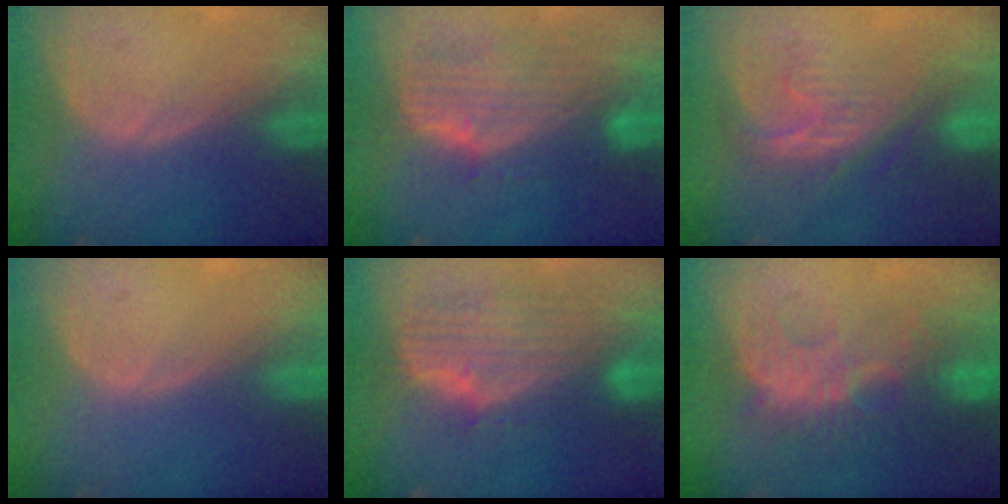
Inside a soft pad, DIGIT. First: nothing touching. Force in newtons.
{"total": 10.3, "press": 9.0, "slide": 5.1}
{"total": 7.6, "press": 7.4, "slide": 1.7}
{"total": 0.0}
{"total": 10.8, "press": 9.3, "slide": 5.5}
{"total": 9.1, "press": 8.9, "slide": 1.7}